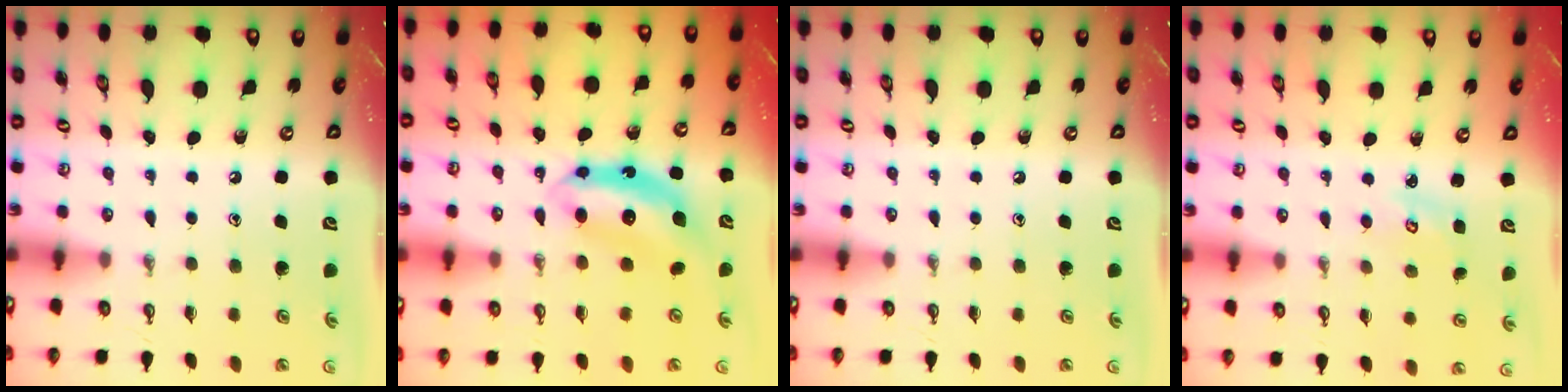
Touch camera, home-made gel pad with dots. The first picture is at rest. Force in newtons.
{"total": 7.3, "press": 7.3, "slide": 0.3}
{"total": 0.0}
{"total": 2.1, "press": 2.1, "slide": 0.2}